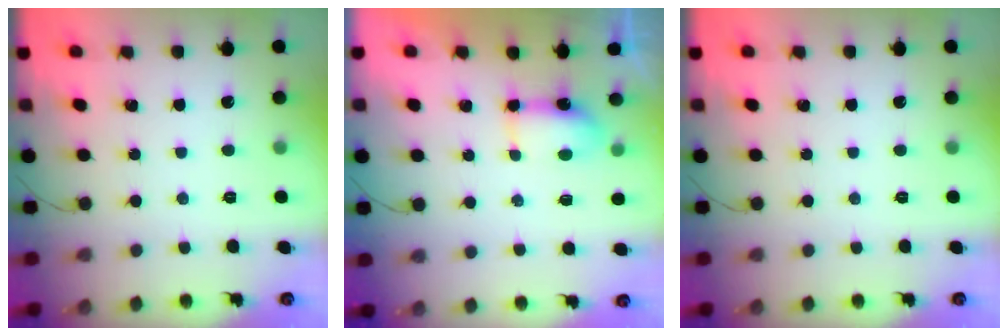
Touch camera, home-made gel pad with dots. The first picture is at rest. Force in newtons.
{"total": 5.0, "press": 5.0, "slide": 0.5}
{"total": 0.0}